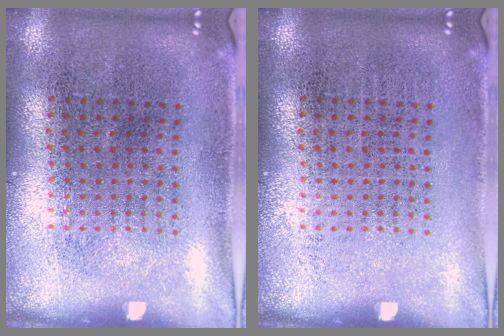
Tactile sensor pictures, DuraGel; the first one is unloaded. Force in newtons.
{"total": 0.0}